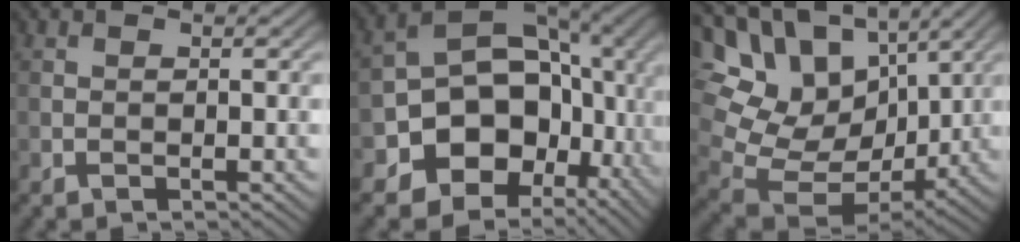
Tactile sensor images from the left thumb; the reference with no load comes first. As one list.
[{"total": 18.5, "force": [-2.6, 13.9, 11.9], "torque": [-0.210, -0.056, -0.012]}, {"total": 16.5, "force": [7.1, 10.9, 10.2], "torque": [-0.244, 0.019, 0.148]}]